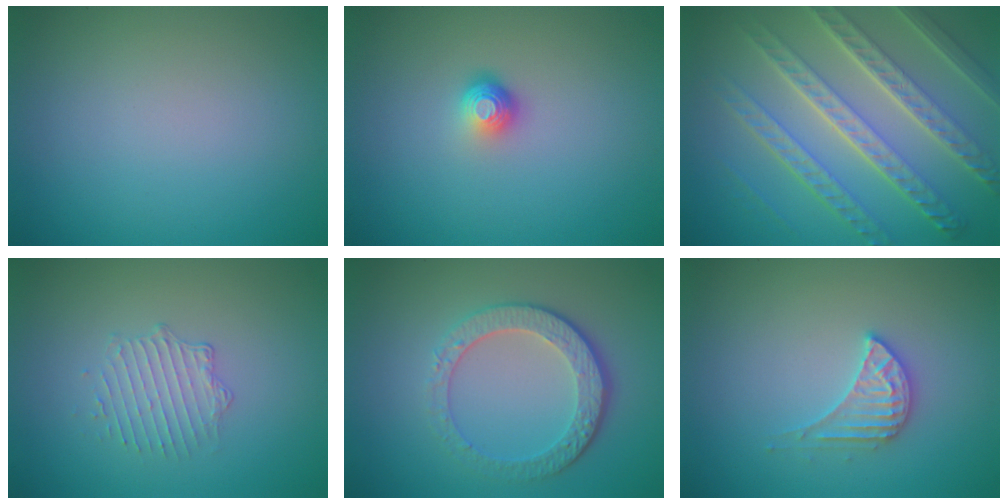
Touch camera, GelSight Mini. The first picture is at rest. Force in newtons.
{"total": 1.8, "press": 1.2, "slide": 1.4}
{"total": 8.6, "press": 6.2, "slide": 6.0}
{"total": 1.7, "press": 1.1, "slide": 1.3}
{"total": 4.7, "press": 3.4, "slide": 3.3}
{"total": 2.6, "press": 2.6, "slide": 0.2}